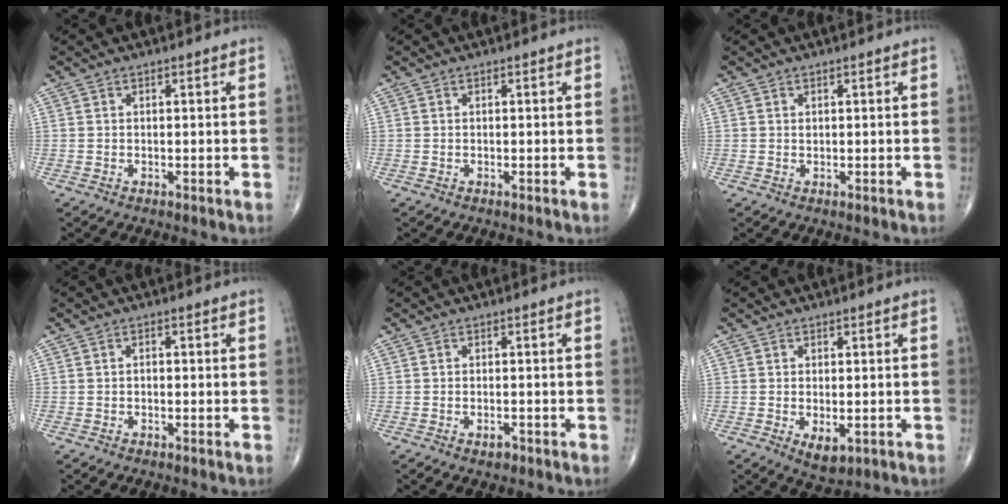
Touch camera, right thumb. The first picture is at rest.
{"total": 0.0}
{"total": 0.5, "force": [0.2, 0.4, 0.3], "torque": [-0.002, 0.000, 0.003]}
{"total": 0.9, "force": [-0.2, 0.6, 0.6], "torque": [-0.007, 0.007, -0.006]}
{"total": 1.7, "force": [-1.1, 0.8, 1.0], "torque": [-0.014, 0.003, -0.016]}
{"total": 4.3, "force": [-1.3, 2.2, 3.4], "torque": [-0.051, -0.009, -0.013]}